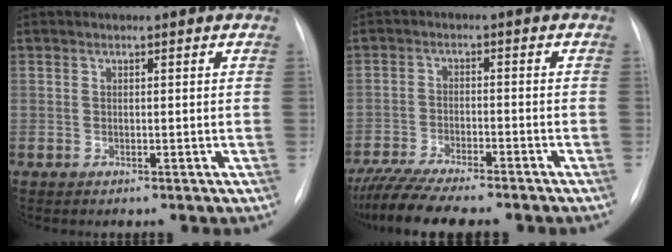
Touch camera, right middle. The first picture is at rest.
{"total": 11.6, "force": [-9.9, 1.3, 5.9], "torque": [-0.098, -0.018, -0.153]}